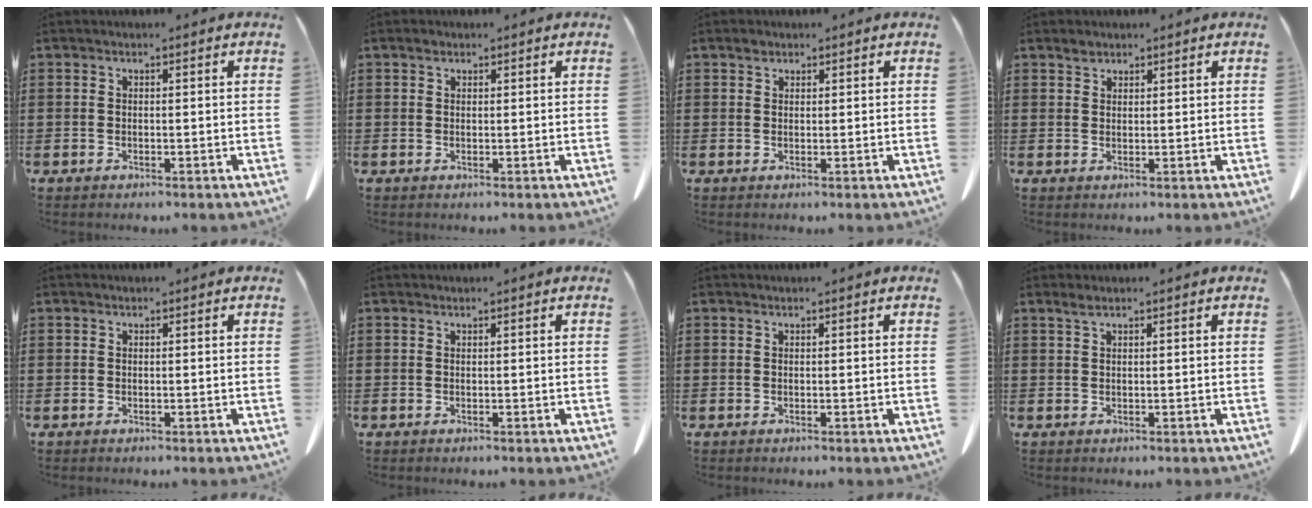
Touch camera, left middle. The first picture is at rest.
{"total": 0.9, "force": [0.5, 0.6, 0.4], "torque": [-0.011, 0.005, 0.008]}
{"total": 1.2, "force": [0.9, 0.7, 0.5], "torque": [-0.011, 0.004, 0.017]}
{"total": 1.4, "force": [1.1, 0.8, 0.4], "torque": [-0.011, 0.001, 0.022]}
{"total": 0.0}
{"total": 0.0}
{"total": 0.0}
{"total": 1.3, "force": [0.8, 0.2, 1.0], "torque": [-0.022, 0.001, 0.014]}